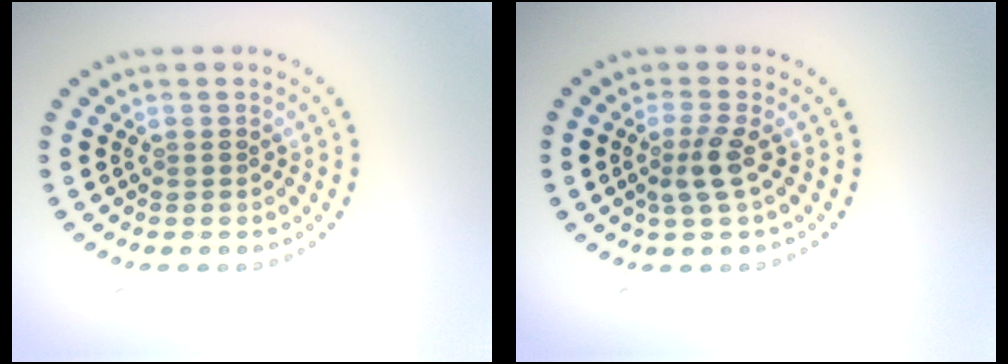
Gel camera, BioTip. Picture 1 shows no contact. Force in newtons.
{"total": 2.3, "press": 1.8, "slide": 1.5}